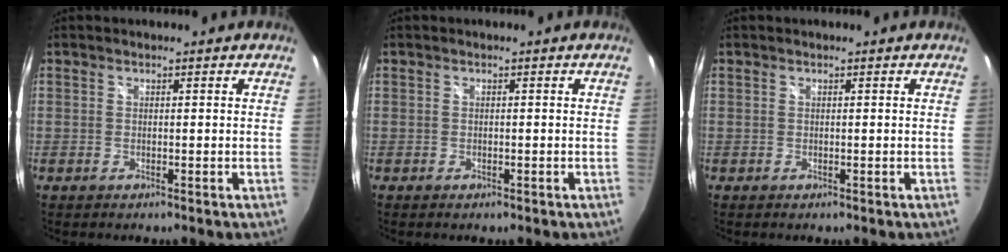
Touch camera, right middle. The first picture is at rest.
{"total": 0.0}
{"total": 0.0}